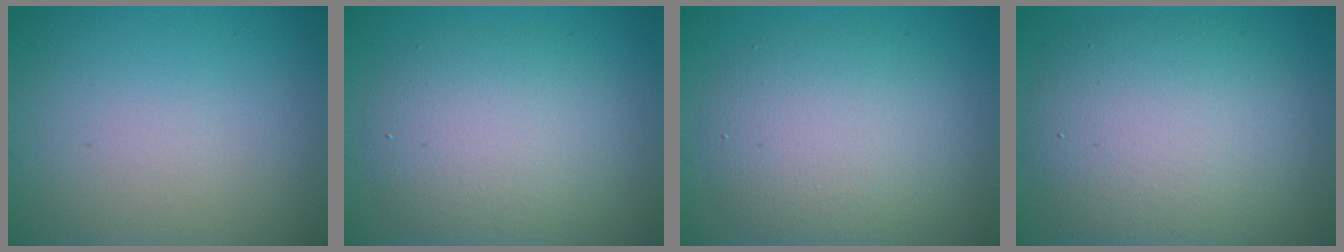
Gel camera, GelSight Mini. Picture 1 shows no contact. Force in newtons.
{"total": 5.6, "press": 5.6, "slide": 0.5}
{"total": 6.0, "press": 6.0, "slide": 0.4}
{"total": 9.6, "press": 9.5, "slide": 0.9}